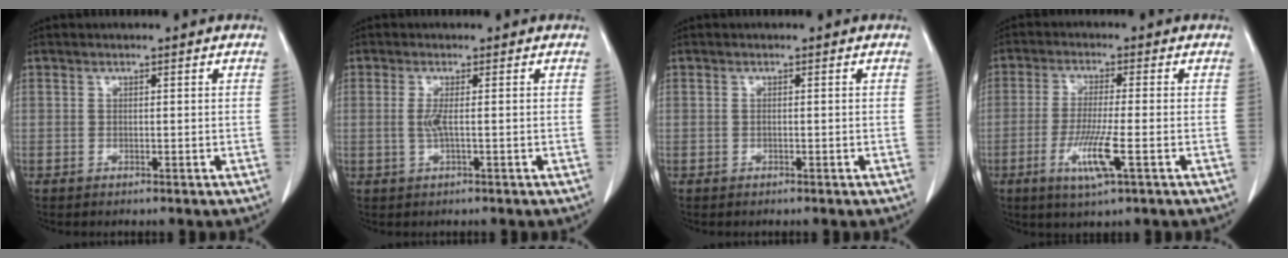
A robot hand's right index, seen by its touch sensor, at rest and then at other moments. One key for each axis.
{"total": 2.1, "fx": 0.0, "fy": -0.1, "fz": 2.1, "tx": -0.051, "ty": -0.003, "tz": 0.000}
{"total": 0.0}
{"total": 7.3, "fx": -2.6, "fy": -0.1, "fz": 6.8, "tx": -0.136, "ty": -0.020, "tz": -0.049}